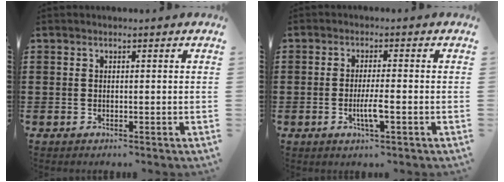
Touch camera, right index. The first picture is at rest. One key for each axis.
{"total": 3.8, "fx": -1.4, "fy": 0.4, "fz": 3.5, "tx": -0.068, "ty": -0.005, "tz": -0.027}